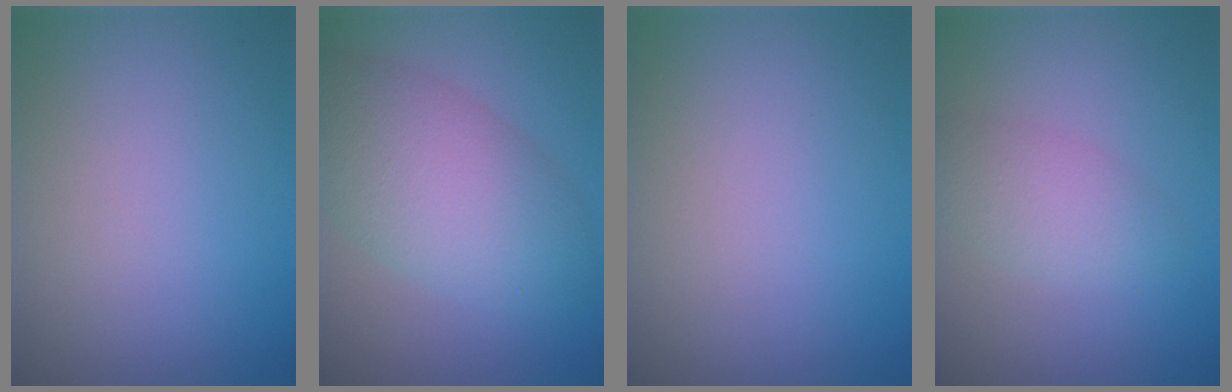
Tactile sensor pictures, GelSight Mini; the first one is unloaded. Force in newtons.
{"total": 7.3, "press": 7.3, "slide": 0.1}
{"total": 0.0}
{"total": 2.7, "press": 2.7, "slide": 0.1}